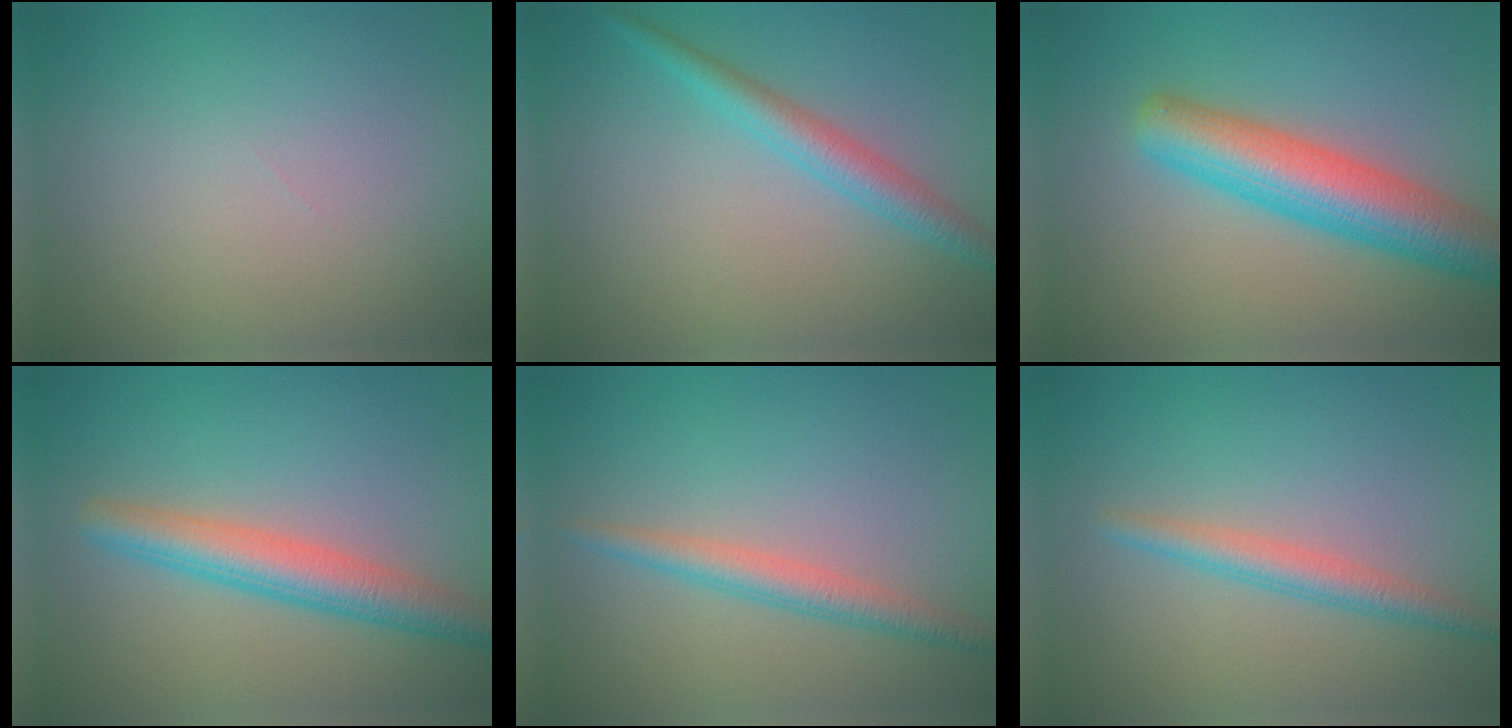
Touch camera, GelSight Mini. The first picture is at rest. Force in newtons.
{"total": 2.9, "press": 2.9, "slide": 0.1}
{"total": 6.9, "press": 6.9, "slide": 0.2}
{"total": 4.5, "press": 4.5, "slide": 0.2}
{"total": 2.6, "press": 2.6, "slide": 0.0}
{"total": 2.5, "press": 2.5, "slide": 0.0}